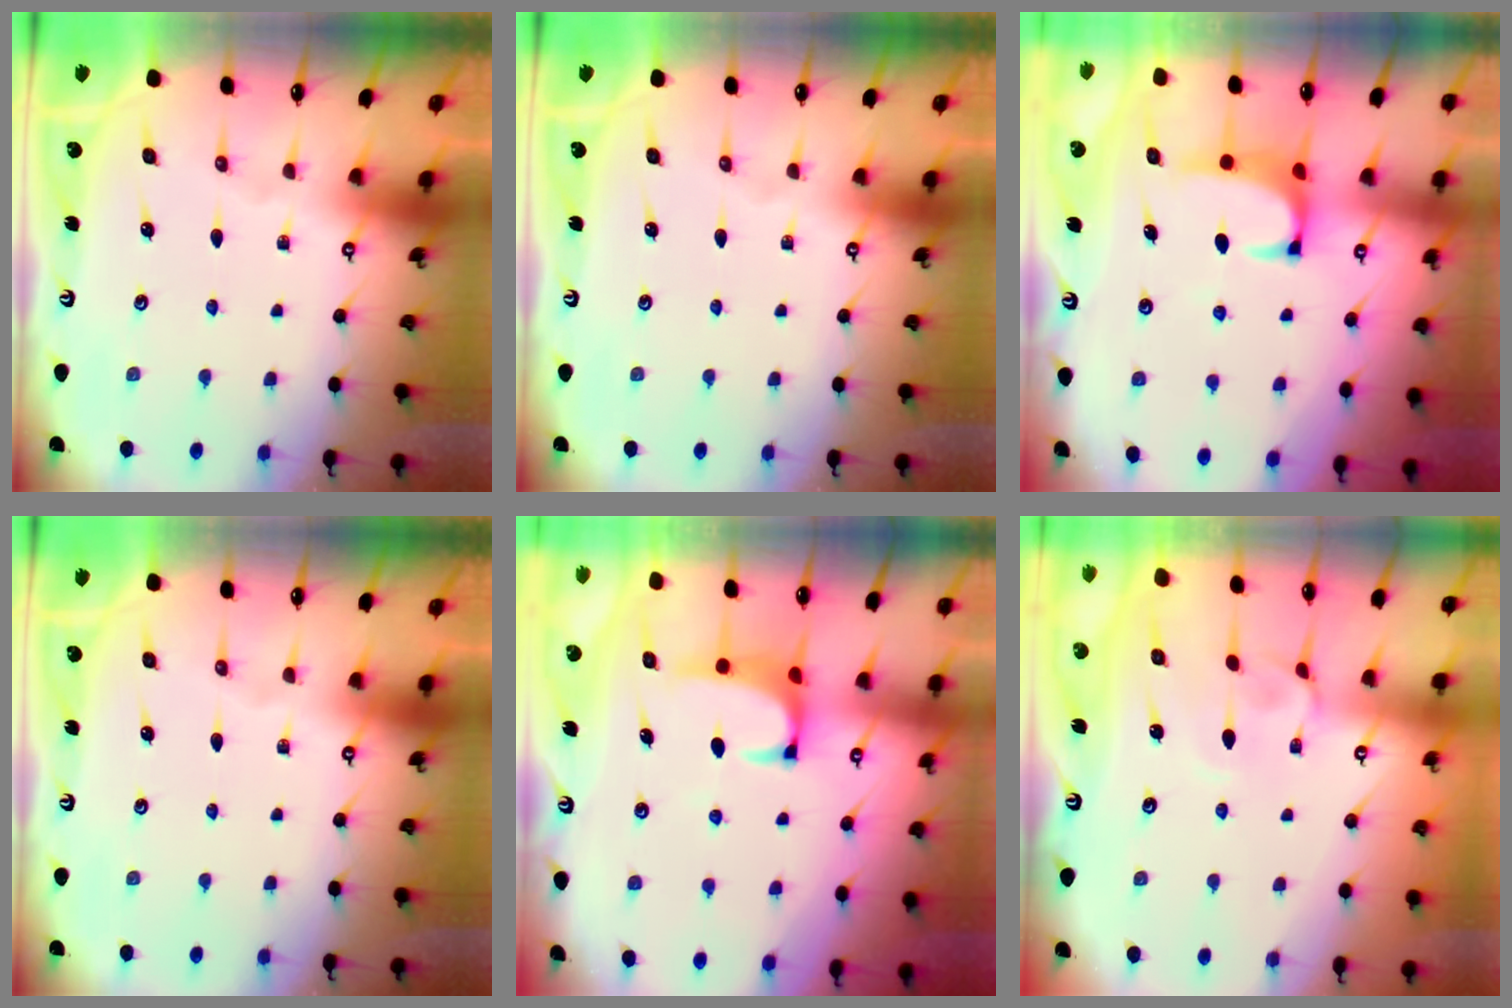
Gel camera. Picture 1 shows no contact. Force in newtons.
{"total": 0.0}
{"total": 1.0, "press": 0.8, "slide": 0.4}
{"total": 0.0}
{"total": 1.0, "press": 0.8, "slide": 0.4}
{"total": 4.1, "press": 4.0, "slide": 0.5}